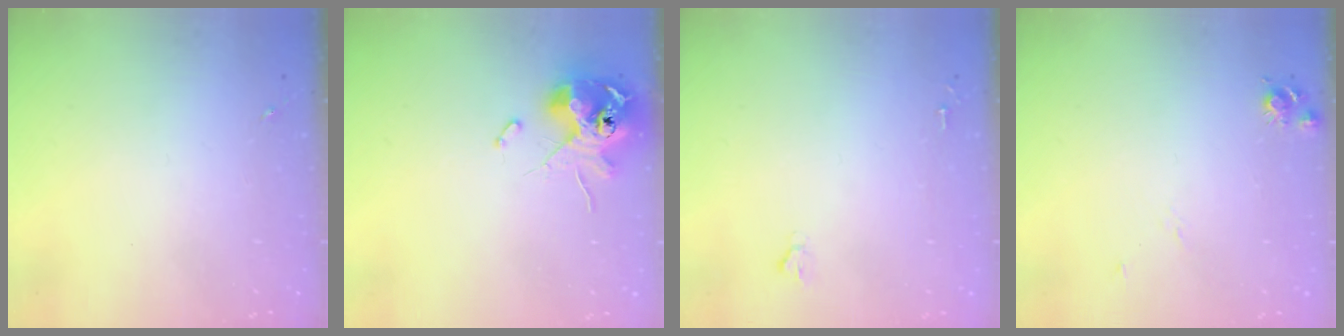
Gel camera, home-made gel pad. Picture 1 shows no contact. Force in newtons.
{"total": 11.6, "press": 11.4, "slide": 2.1}
{"total": 1.6, "press": 1.6, "slide": 0.2}
{"total": 6.5, "press": 6.5, "slide": 0.8}